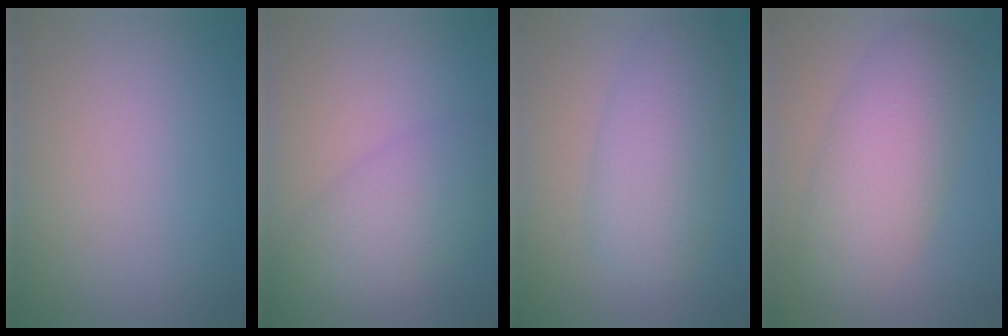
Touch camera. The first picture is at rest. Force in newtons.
{"total": 4.7, "press": 4.7, "slide": 0.1}
{"total": 5.7, "press": 5.7, "slide": 0.3}
{"total": 6.1, "press": 6.1, "slide": 0.4}